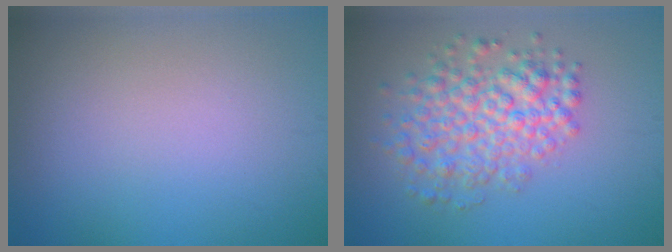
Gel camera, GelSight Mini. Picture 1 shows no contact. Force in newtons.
{"total": 5.2, "press": 5.2, "slide": 0.2}